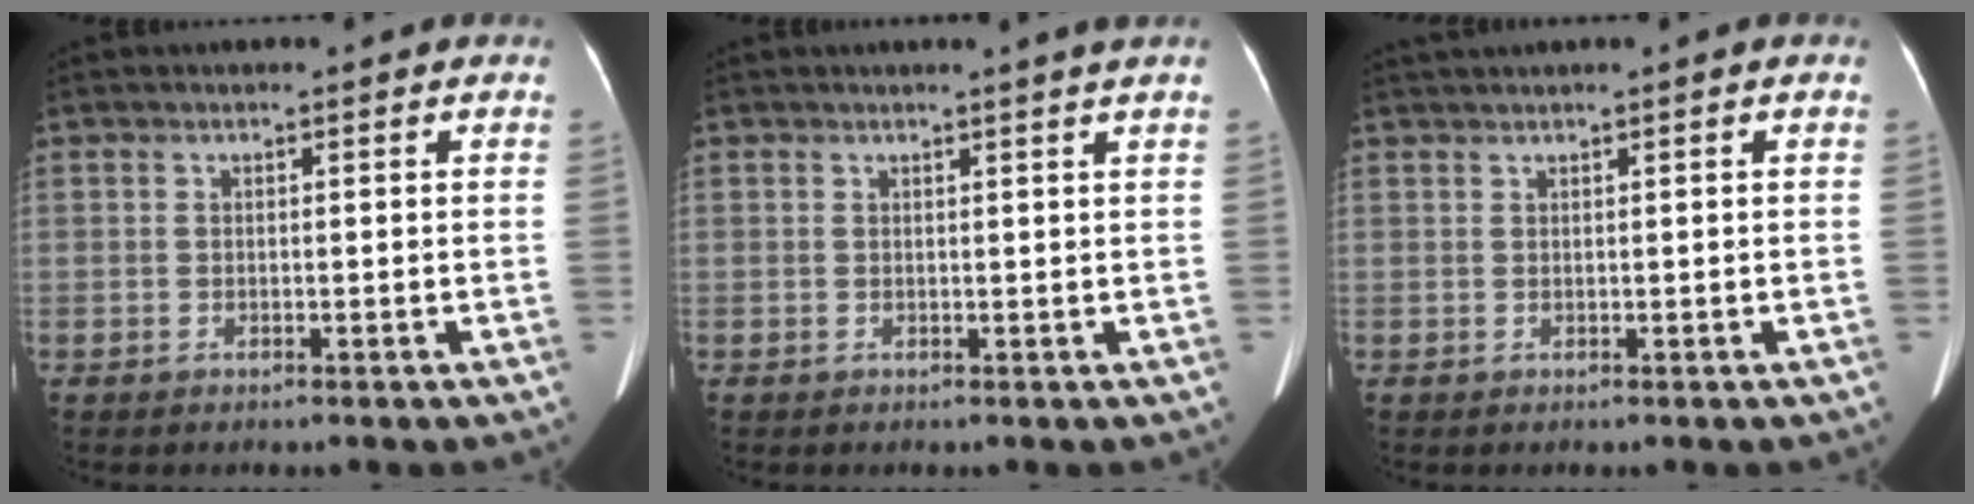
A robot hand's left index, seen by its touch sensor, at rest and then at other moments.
{"total": 2.0, "force": [1.7, -0.7, 0.8], "torque": [-0.019, -0.007, 0.024]}
{"total": 1.6, "force": [1.2, -0.3, 1.1], "torque": [-0.027, 0.018, 0.031]}